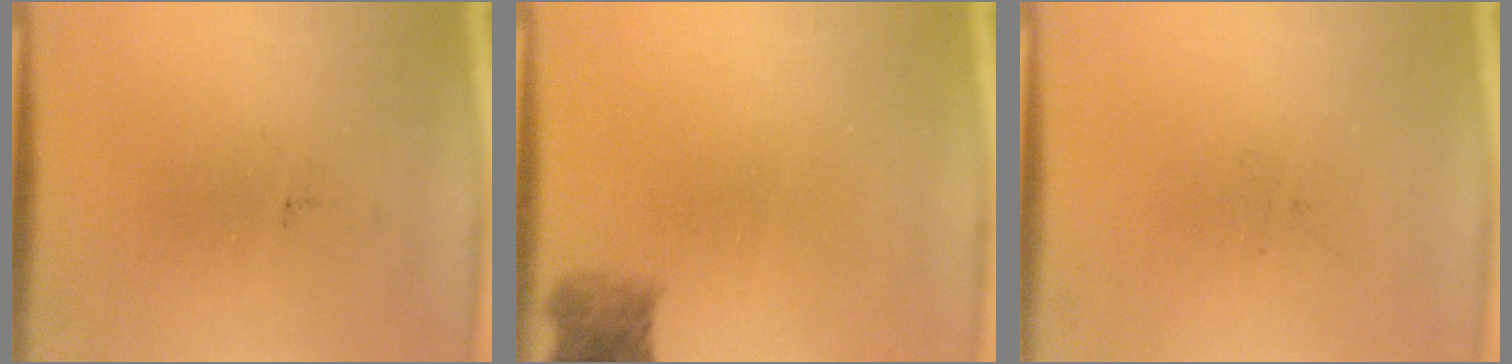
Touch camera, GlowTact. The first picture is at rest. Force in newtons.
{"total": 3.1}
{"total": 0.0}